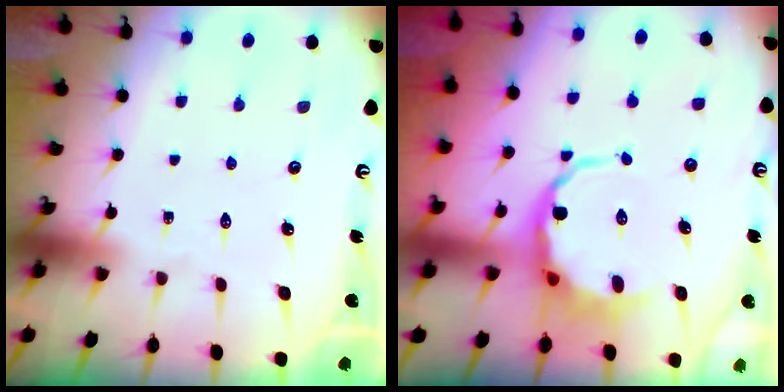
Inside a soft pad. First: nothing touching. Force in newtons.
{"total": 6.5, "press": 6.2, "slide": 2.1}